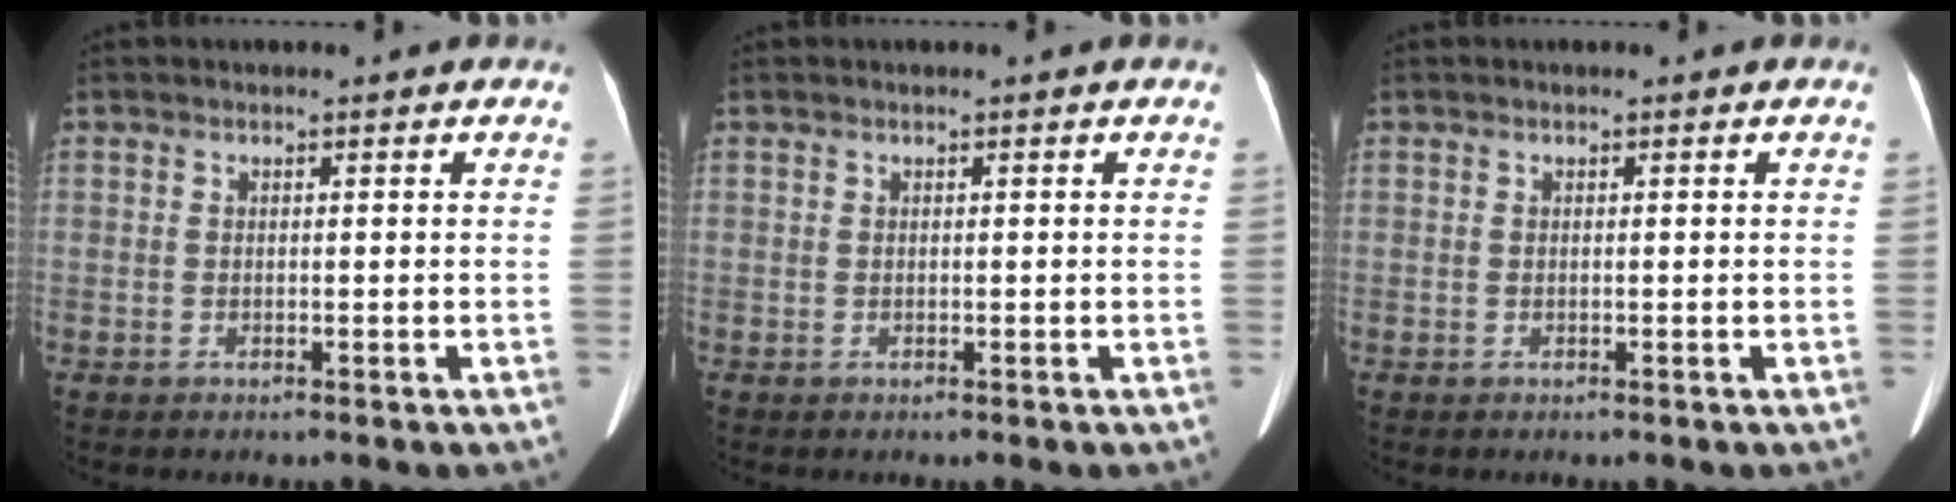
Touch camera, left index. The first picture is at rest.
{"total": 0.0}
{"total": 0.0}